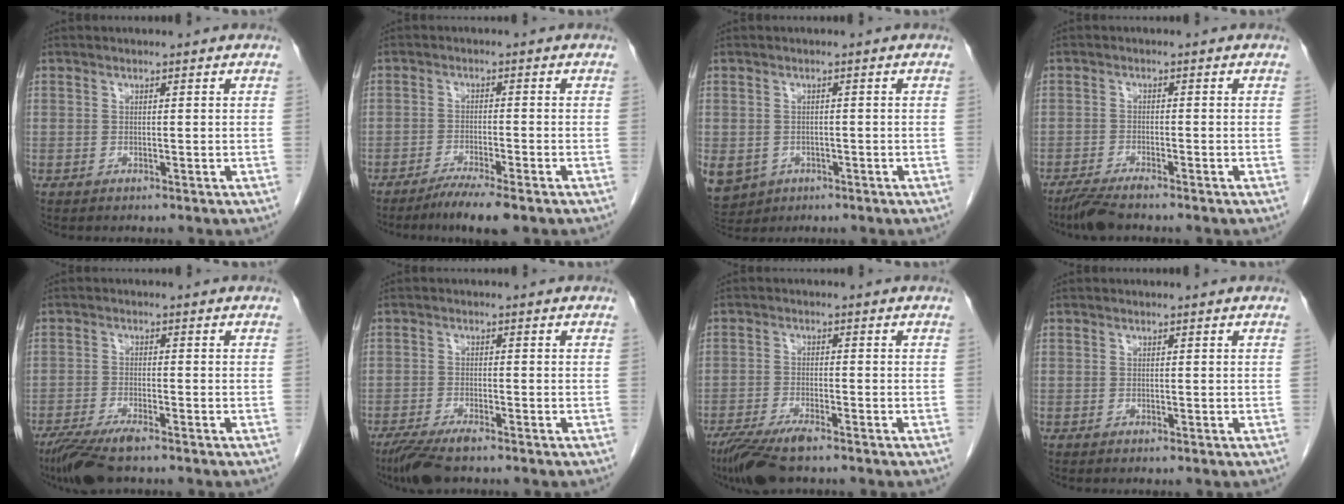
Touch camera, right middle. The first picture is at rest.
{"total": 5.4, "force": [-4.0, 0.1, 3.6], "torque": [-0.058, -0.012, -0.067]}
{"total": 12.4, "force": [-5.0, 10.2, 4.8], "torque": [-0.152, -0.008, -0.062]}
{"total": 3.8, "force": [-3.2, 0.2, 2.0], "torque": [-0.041, -0.011, -0.061]}
{"total": 6.5, "force": [-4.9, 1.0, 4.2], "torque": [-0.076, -0.016, -0.086]}
{"total": 5.3, "force": [-4.0, 0.9, 3.4], "torque": [-0.062, -0.012, -0.070]}
{"total": 7.0, "force": [-5.2, 1.2, 4.5], "torque": [-0.081, -0.017, -0.092]}
{"total": 0.0}